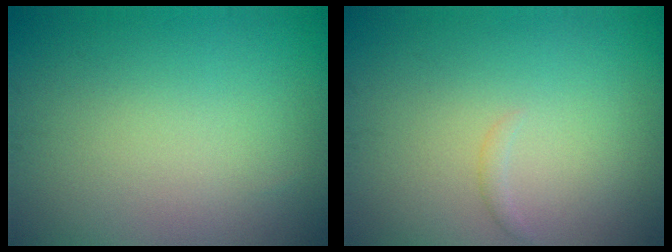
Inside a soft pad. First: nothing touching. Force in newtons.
{"total": 0.6, "press": 0.6, "slide": 0.1}